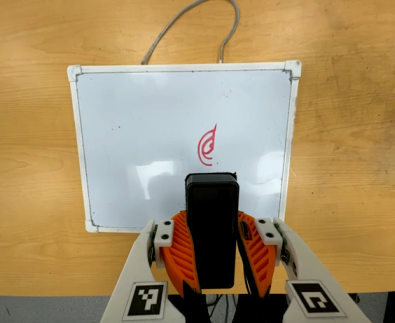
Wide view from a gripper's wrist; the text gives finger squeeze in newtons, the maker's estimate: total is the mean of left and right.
{"total": 10.5, "left": 8.6, "right": 12.3}